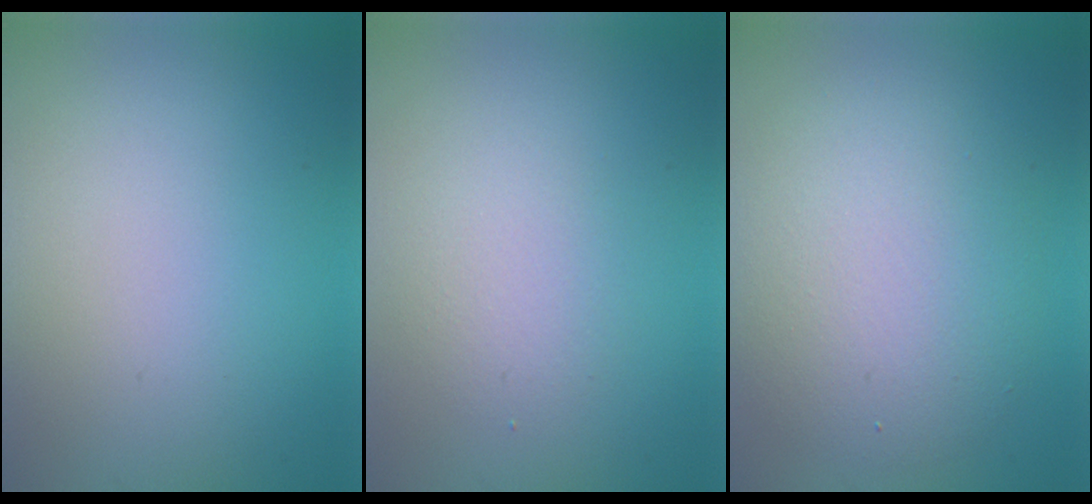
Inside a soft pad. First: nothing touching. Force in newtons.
{"total": 2.1, "press": 2.1, "slide": 0.0}
{"total": 6.0, "press": 6.0, "slide": 0.3}